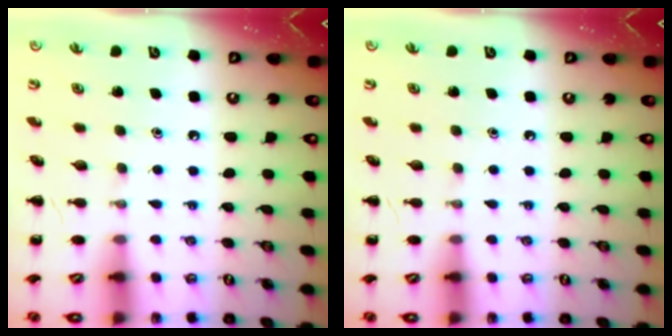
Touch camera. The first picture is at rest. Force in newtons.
{"total": 0.0}